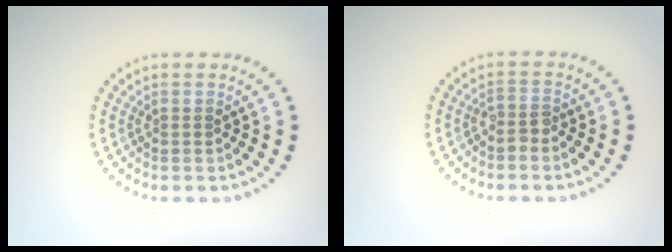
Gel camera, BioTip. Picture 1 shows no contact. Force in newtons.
{"total": 1.3, "press": 1.0, "slide": 0.9}